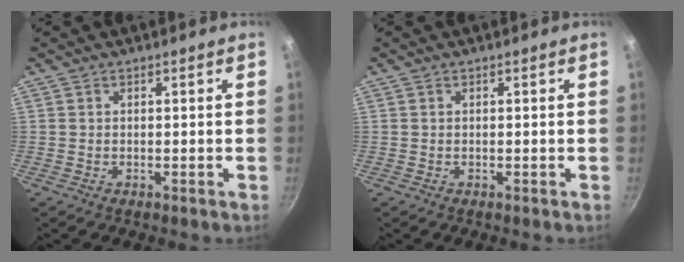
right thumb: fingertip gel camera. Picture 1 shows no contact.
{"total": 0.0}